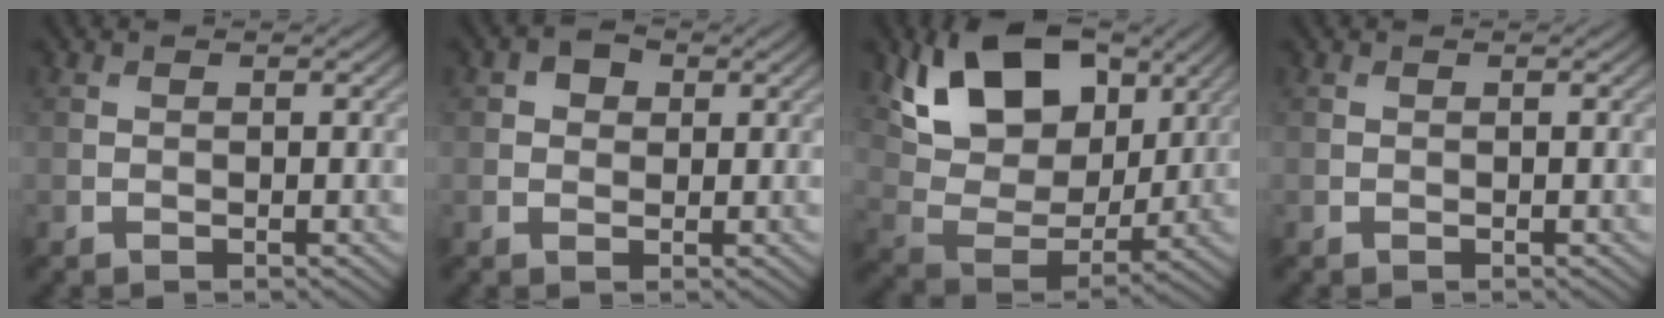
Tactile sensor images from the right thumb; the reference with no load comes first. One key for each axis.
{"total": 2.2, "fx": 0.8, "fy": 1.8, "fz": 1.1, "tx": -0.018, "ty": 0.002, "tz": 0.008}
{"total": 14.4, "fx": 7.5, "fy": 8.6, "fz": 8.8, "tx": -0.181, "ty": 0.003, "tz": 0.131}
{"total": 0.0}